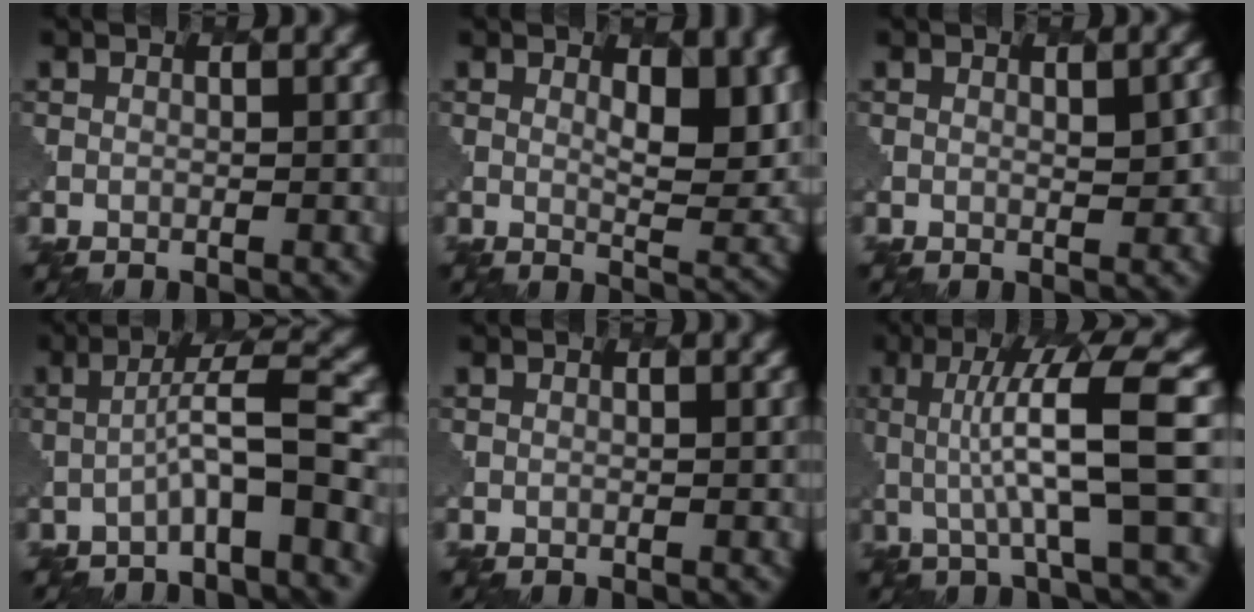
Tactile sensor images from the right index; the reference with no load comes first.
{"total": 5.5, "force": [2.1, 2.2, 4.6], "torque": [-0.064, -0.011, 0.038]}
{"total": 2.3, "force": [0.7, 0.7, 2.1], "torque": [-0.027, -0.002, 0.014]}
{"total": 4.8, "force": [-1.8, 0.5, 4.5], "torque": [-0.066, 0.022, -0.040]}
{"total": 0.0}
{"total": 8.1, "force": [0.6, 1.3, 8.0], "torque": [-0.127, 0.007, 0.014]}